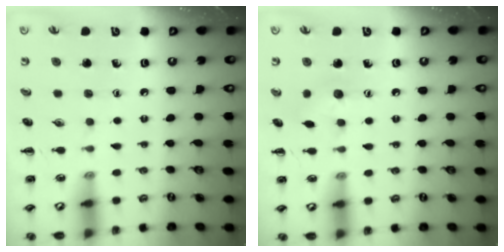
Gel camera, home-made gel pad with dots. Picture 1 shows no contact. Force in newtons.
{"total": 5.8, "press": 5.6, "slide": 1.3}